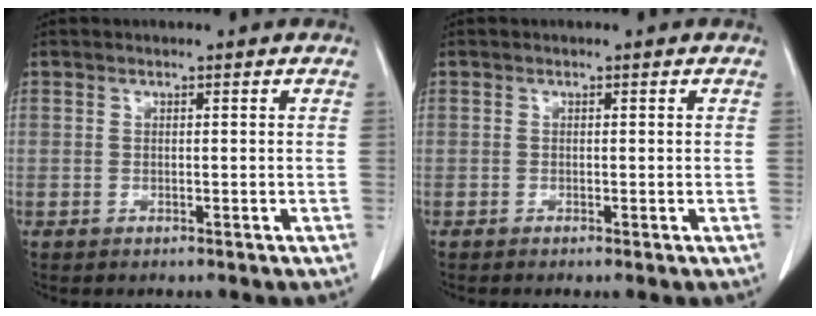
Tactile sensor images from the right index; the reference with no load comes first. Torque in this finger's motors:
{"motor_torque": [-0.06, 0.08, -0.09, 0.02]}